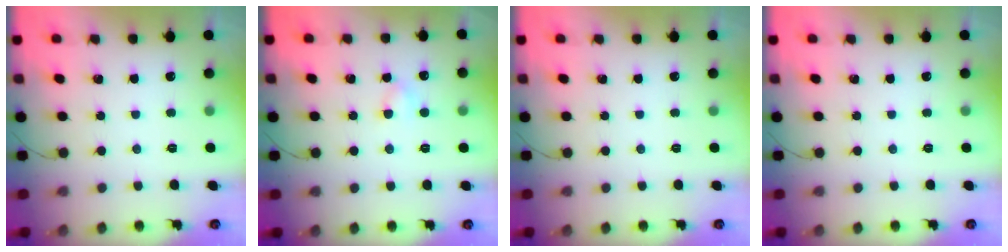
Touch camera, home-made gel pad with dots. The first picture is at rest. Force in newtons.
{"total": 3.1, "press": 2.8, "slide": 1.2}
{"total": 0.0}
{"total": 0.0}